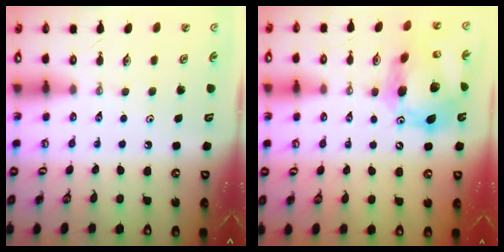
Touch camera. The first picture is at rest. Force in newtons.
{"total": 17.9, "press": 17.8, "slide": 1.8}